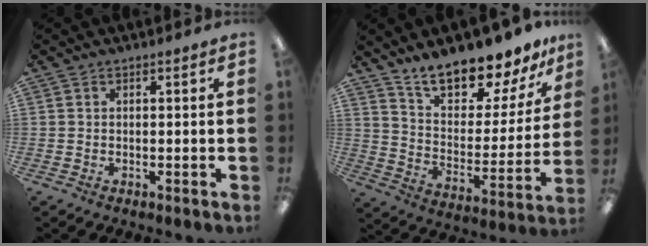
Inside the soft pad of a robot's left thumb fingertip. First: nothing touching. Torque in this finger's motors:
{"motor_torque": [0.32, 0.31, 1.49, -1.28, 0.05]}